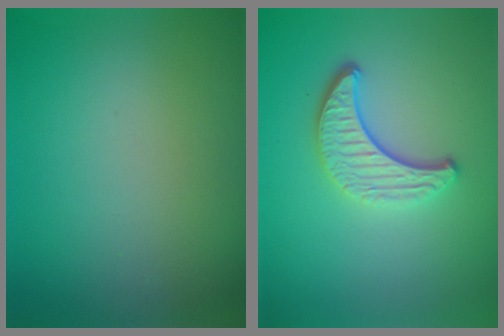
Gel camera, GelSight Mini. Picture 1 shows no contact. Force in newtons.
{"total": 3.8, "press": 2.9, "slide": 2.4}